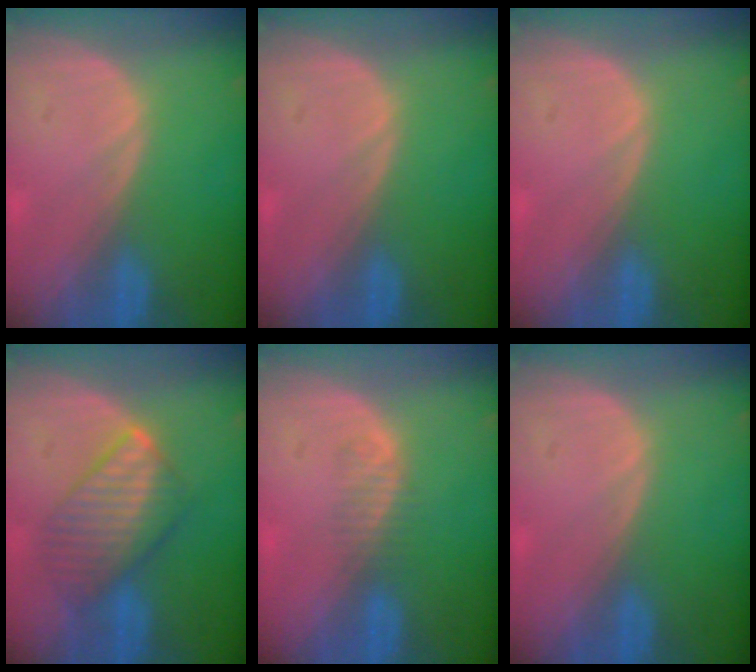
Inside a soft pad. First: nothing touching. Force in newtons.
{"total": 0.0}
{"total": 0.0}
{"total": 7.1, "press": 7.1, "slide": 0.3}
{"total": 1.9, "press": 1.6, "slide": 1.0}
{"total": 0.0}